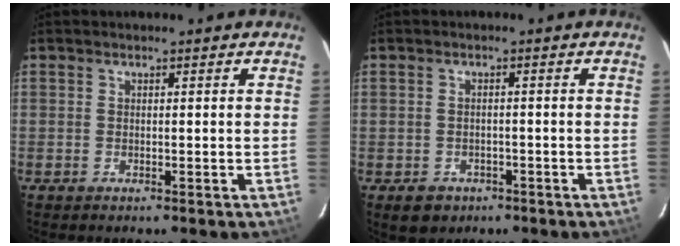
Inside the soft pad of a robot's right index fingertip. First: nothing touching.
{"total": 4.1, "force": [-2.2, 3.3, 1.0], "torque": [-0.023, 0.005, -0.024]}